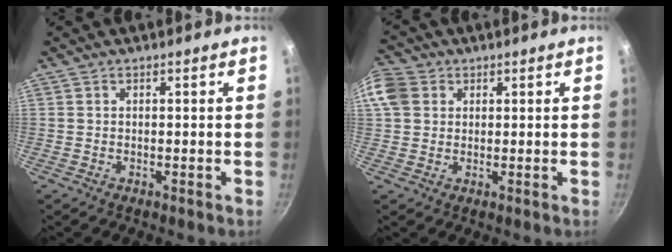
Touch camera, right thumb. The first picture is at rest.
{"total": 6.6, "force": [1.9, 5.5, 3.2], "torque": [-0.052, 0.004, 0.025]}